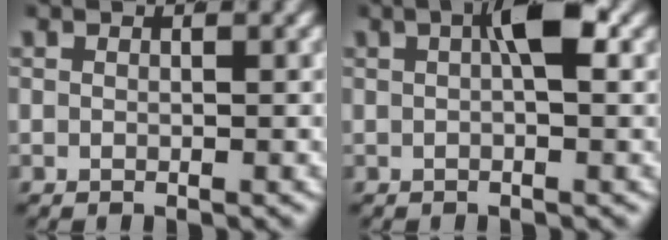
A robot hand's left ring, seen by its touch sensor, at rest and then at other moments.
{"total": 3.8, "force": [0.8, 0.7, 3.6], "torque": [-0.054, 0.010, 0.012]}